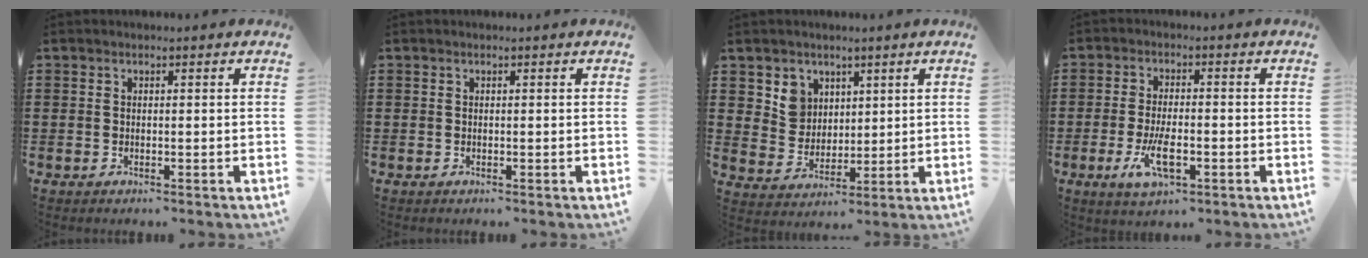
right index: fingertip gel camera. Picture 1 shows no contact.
{"total": 0.0}
{"total": 5.5, "force": [3.0, 4.6, 0.6], "torque": [-0.039, 0.008, 0.058]}
{"total": 6.6, "force": [-2.3, 2.5, 5.7], "torque": [-0.126, -0.011, -0.043]}